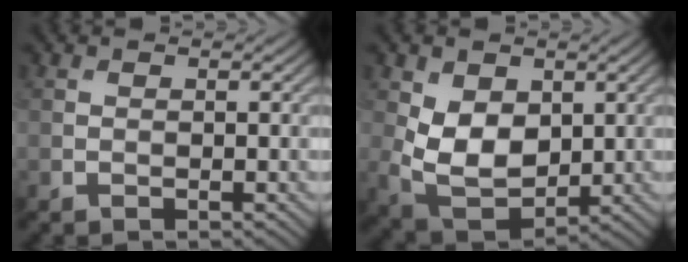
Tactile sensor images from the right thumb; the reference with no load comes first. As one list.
[{"total": 8.2, "force": [1.0, 5.7, 5.9], "torque": [-0.135, -0.014, 0.021]}]